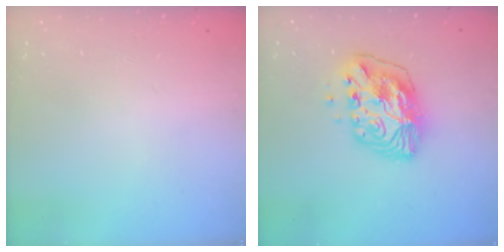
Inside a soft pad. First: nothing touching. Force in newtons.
{"total": 11.0, "press": 11.0, "slide": 0.5}